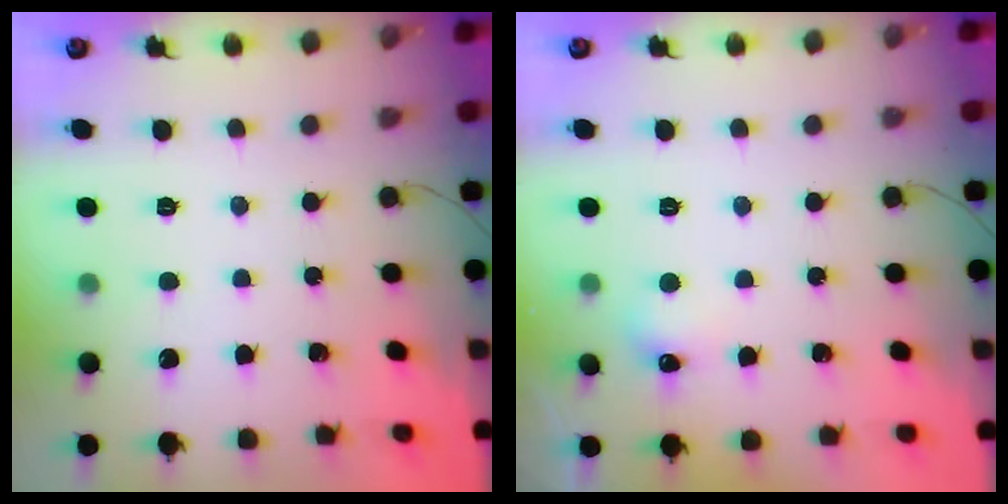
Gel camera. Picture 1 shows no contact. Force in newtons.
{"total": 4.9, "press": 4.8, "slide": 0.9}